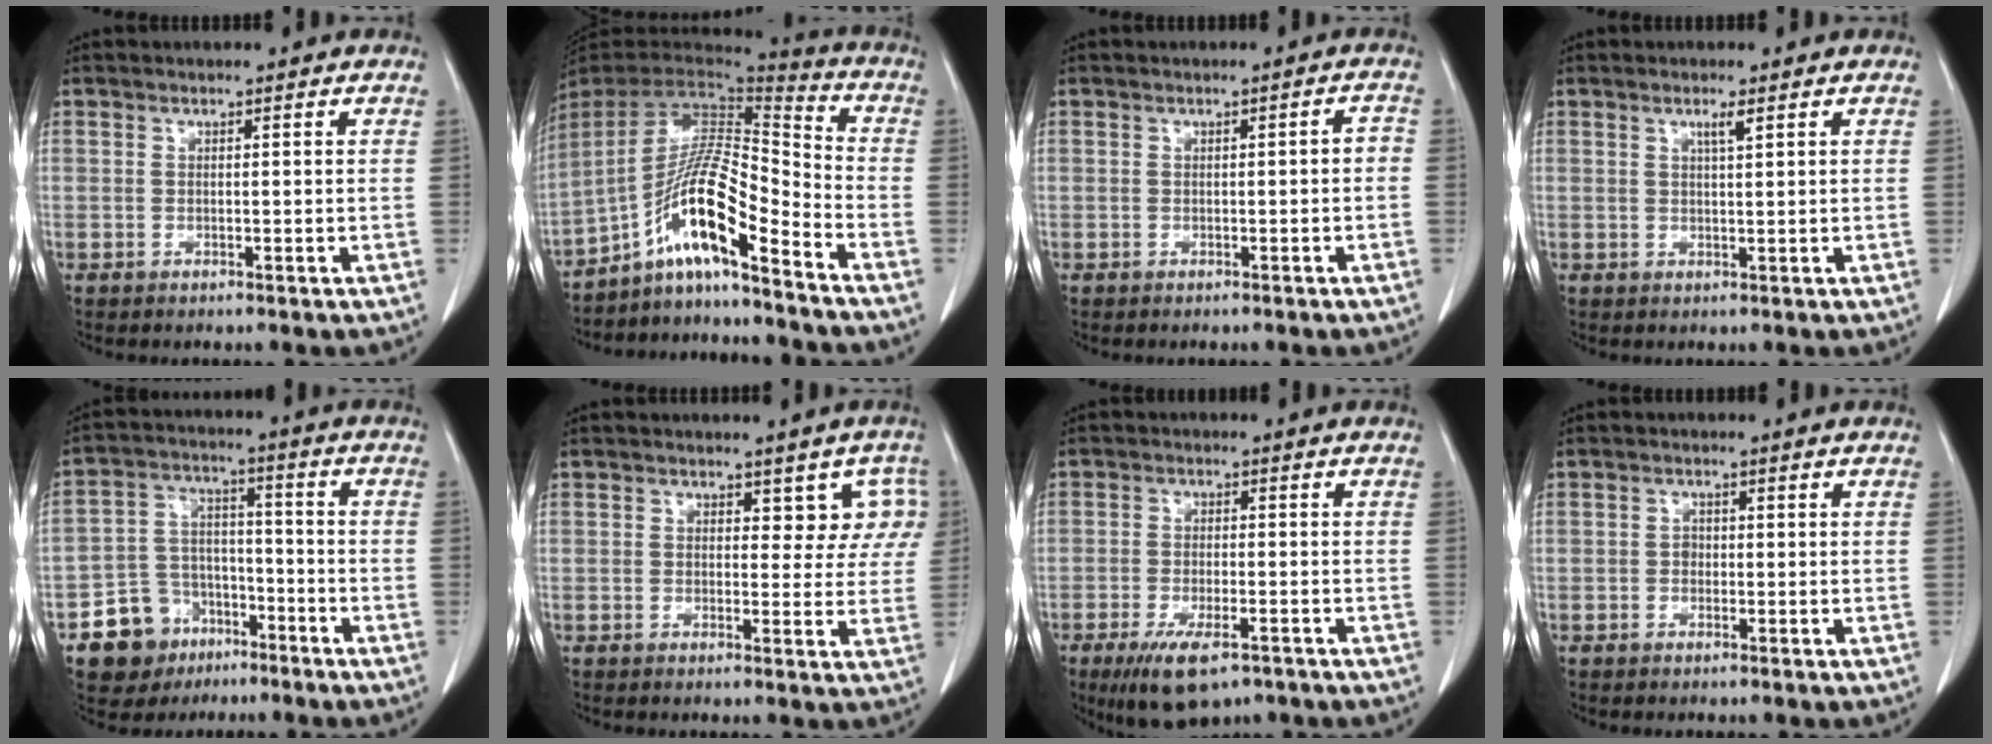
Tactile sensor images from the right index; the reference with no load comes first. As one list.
[{"total": 13.0, "force": [-8.5, 0.6, 9.8], "torque": [-0.171, 0.017, -0.152]}, {"total": 1.4, "force": [-0.4, 0.4, 1.3], "torque": [-0.013, 0.004, -0.005]}, {"total": 1.7, "force": [0.9, -0.1, 1.4], "torque": [-0.027, -0.002, 0.017]}, {"total": 9.7, "force": [-5.6, 7.6, 2.5], "torque": [-0.047, 0.027, -0.086]}, {"total": 5.0, "force": [2.2, 3.1, 3.2], "torque": [-0.002, 0.010, 0.018]}, {"total": 8.3, "force": [-5.3, 2.9, 5.8], "torque": [-0.099, -0.014, -0.081]}, {"total": 0.9, "force": [-0.1, 0.8, 0.4], "torque": [-0.003, 0.006, -0.002]}]